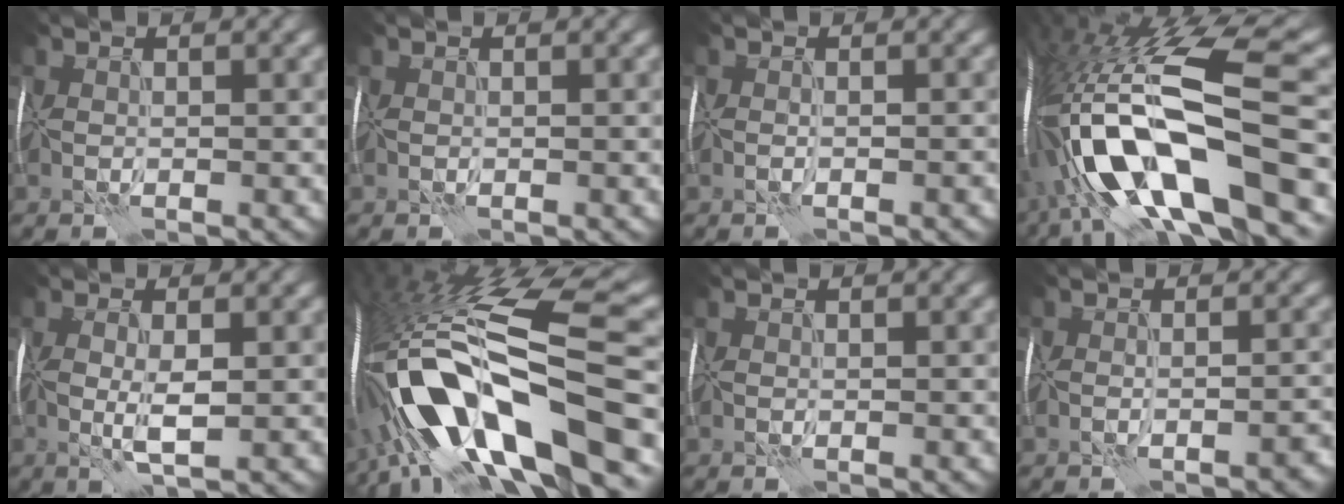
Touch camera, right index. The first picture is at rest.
{"total": 0.0}
{"total": 0.8, "force": [-0.5, 0.4, 0.5], "torque": [-0.006, 0.002, -0.007]}
{"total": 17.0, "force": [-4.7, 5.6, 15.4], "torque": [-0.285, 0.013, -0.083]}
{"total": 3.0, "force": [0.0, 0.6, 2.9], "torque": [-0.060, -0.002, 0.001]}
{"total": 18.3, "force": [-6.2, 6.2, 16.1], "torque": [-0.291, 0.020, -0.116]}
{"total": 0.0}
{"total": 1.8, "force": [-1.6, 0.4, 0.9], "torque": [-0.009, 0.005, -0.023]}